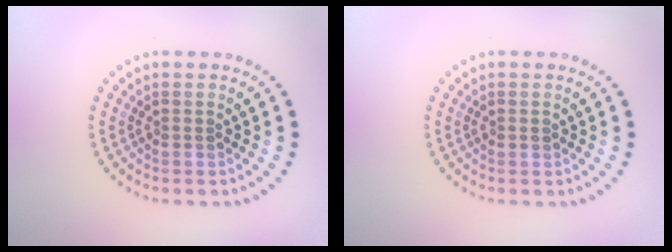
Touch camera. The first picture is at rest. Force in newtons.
{"total": 0.8, "press": 0.8, "slide": 0.0}